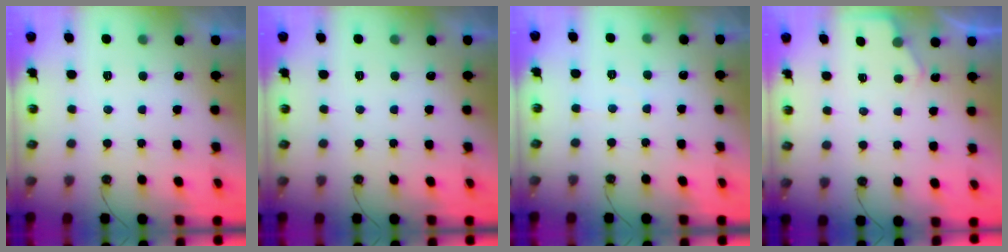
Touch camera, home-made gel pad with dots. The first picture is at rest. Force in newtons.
{"total": 0.0}
{"total": 3.3, "press": 3.3, "slide": 0.5}
{"total": 2.8, "press": 2.7, "slide": 0.4}